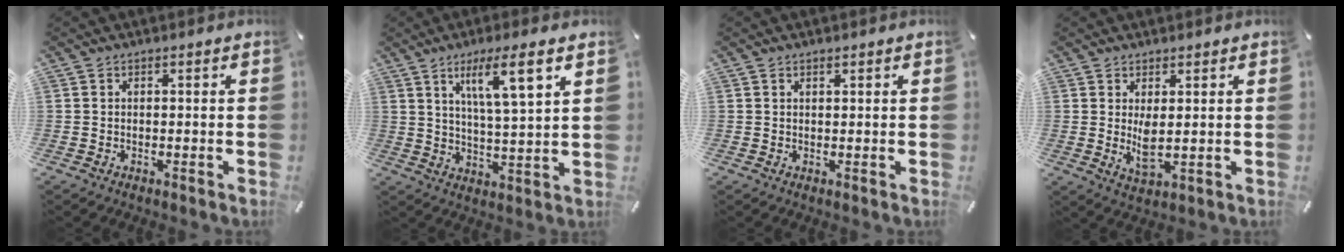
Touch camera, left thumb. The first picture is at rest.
{"total": 10.3, "force": [6.0, 1.4, 8.3], "torque": [-0.145, -0.025, 0.095]}
{"total": 0.7, "force": [0.5, 0.4, 0.3], "torque": [-0.006, 0.002, 0.009]}
{"total": 4.8, "force": [1.2, 1.7, 4.3], "torque": [-0.090, -0.010, 0.017]}